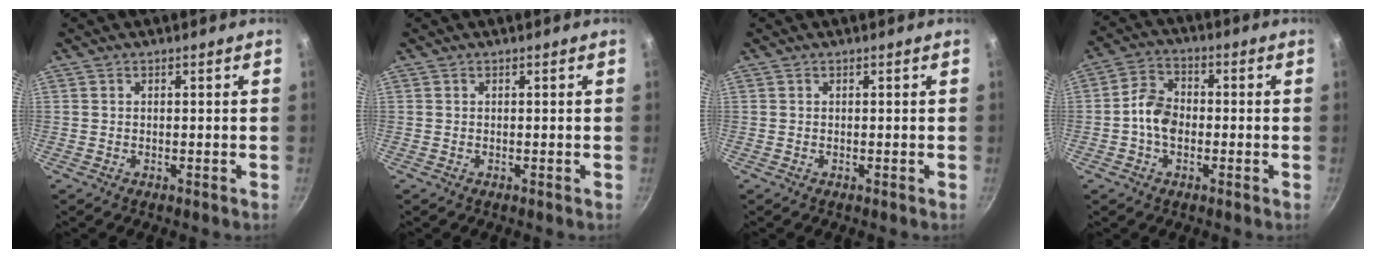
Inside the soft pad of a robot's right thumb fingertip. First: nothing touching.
{"total": 0.0}
{"total": 0.0}
{"total": 6.8, "force": [-1.2, 4.9, 4.5], "torque": [-0.065, 0.026, -0.034]}